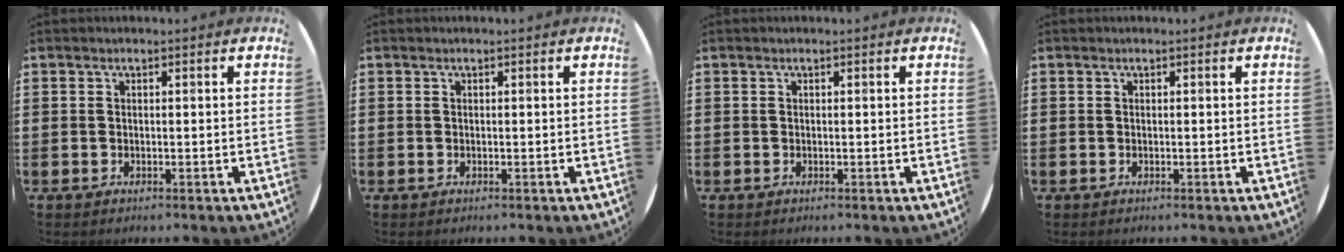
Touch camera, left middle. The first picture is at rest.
{"total": 0.0}
{"total": 0.0}
{"total": 0.0}